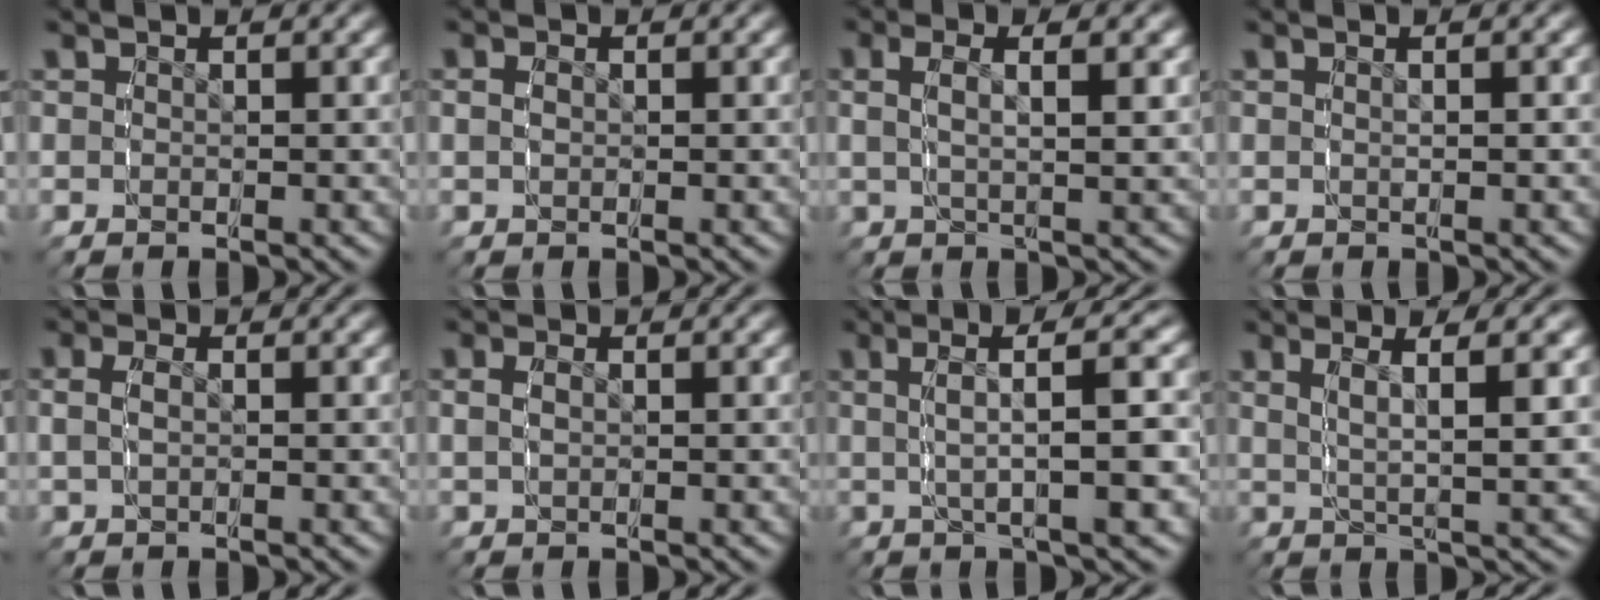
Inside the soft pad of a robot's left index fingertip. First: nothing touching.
{"total": 0.8, "force": [0.2, 0.5, 0.6], "torque": [-0.010, -0.001, 0.005]}
{"total": 3.4, "force": [1.3, 1.1, 3.0], "torque": [-0.058, 0.002, 0.022]}
{"total": 0.7, "force": [0.1, -0.2, 0.6], "torque": [-0.012, -0.002, 0.005]}
{"total": 1.5, "force": [0.2, 0.8, 1.3], "torque": [-0.033, 0.001, 0.004]}
{"total": 1.1, "force": [0.3, 0.6, 0.9], "torque": [-0.020, 0.001, 0.007]}
{"total": 5.1, "force": [1.1, 0.5, 5.0], "torque": [-0.074, 0.014, 0.017]}
{"total": 5.0, "force": [2.0, 0.7, 4.5], "torque": [-0.062, 0.009, 0.035]}